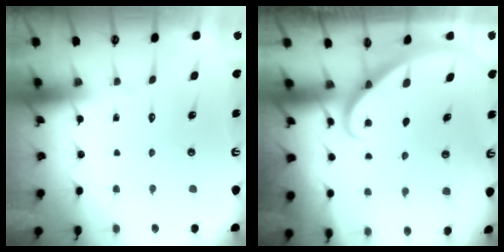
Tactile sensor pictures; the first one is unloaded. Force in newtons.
{"total": 1.9, "press": 1.9, "slide": 0.1}